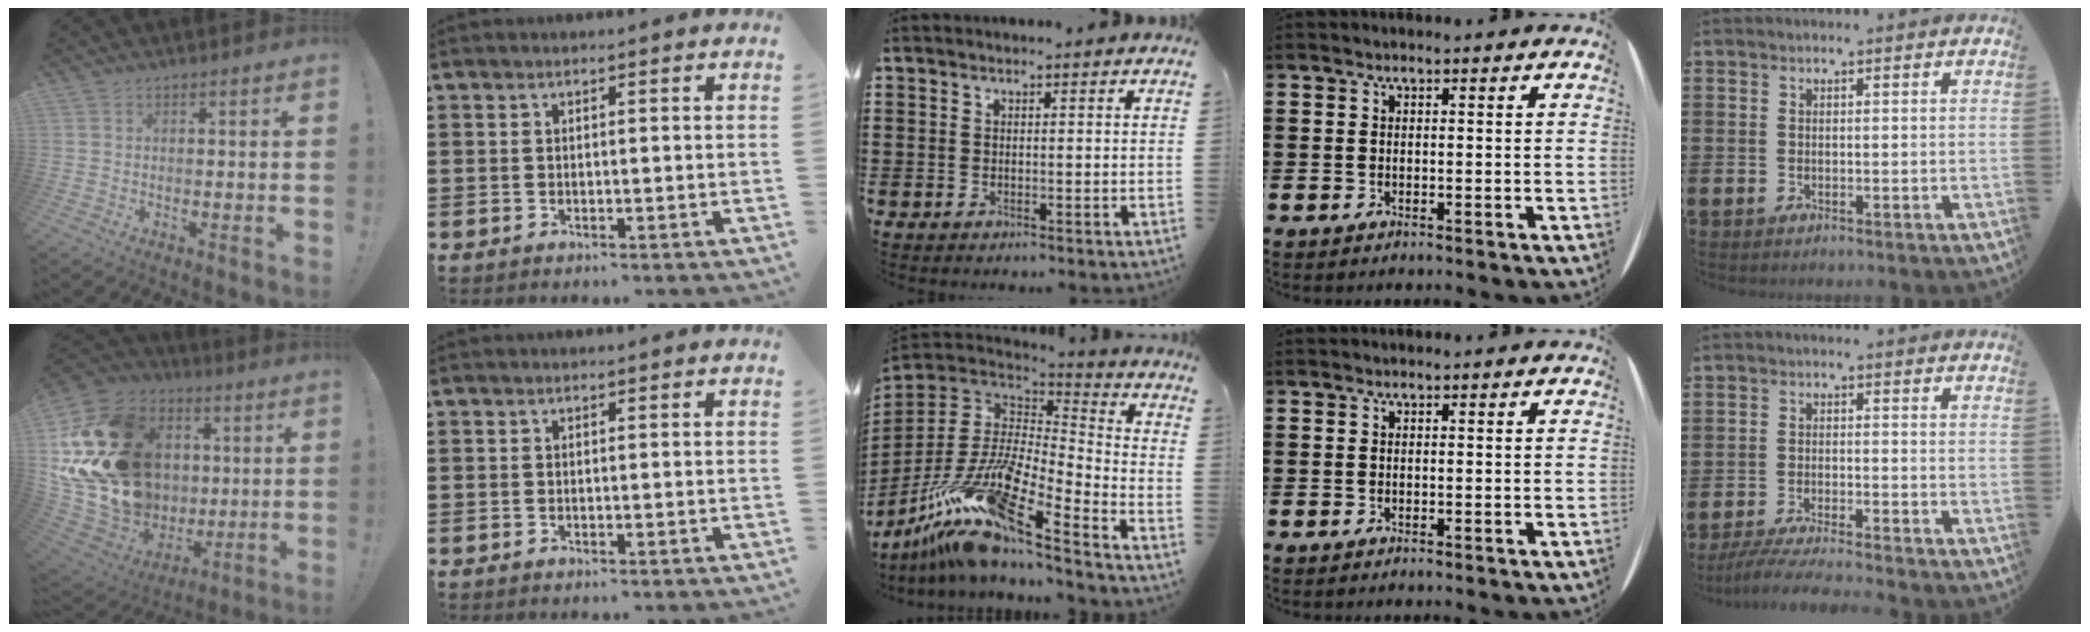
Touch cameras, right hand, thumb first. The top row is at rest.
{"thumb": {"total": 26.3, "force": [5.4, 20.9, 15.0], "torque": [-0.272, -0.025, 0.163]}, "middle": {"total": 15.5, "force": [-10.9, 2.9, 10.6], "torque": [-0.242, -0.008, -0.215]}, "little": {"total": 4.1, "force": [-3.8, -0.2, 1.6], "torque": [-0.031, -0.011, -0.072]}}